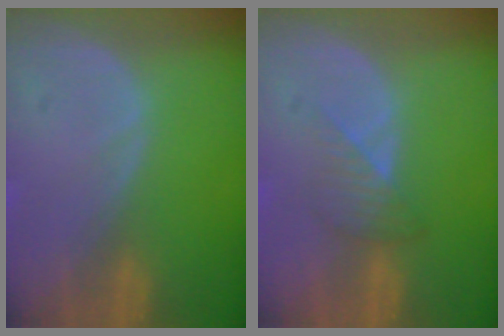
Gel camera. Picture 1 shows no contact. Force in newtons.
{"total": 3.3, "press": 3.1, "slide": 1.2}